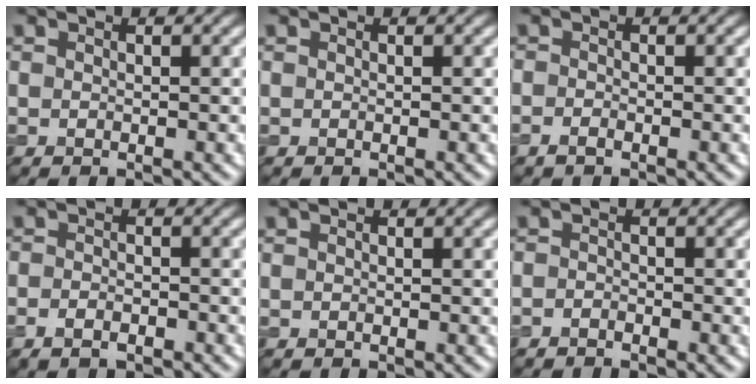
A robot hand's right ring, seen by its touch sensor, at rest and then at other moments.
{"total": 0.0}
{"total": 0.5, "force": [-0.4, 0.0, 0.2], "torque": [-0.006, -0.002, -0.012]}
{"total": 1.6, "force": [-1.3, 0.6, 0.8], "torque": [-0.014, -0.003, -0.026]}
{"total": 0.0}
{"total": 0.8, "force": [-0.8, 0.0, -0.1], "torque": [0.002, -0.002, -0.020]}